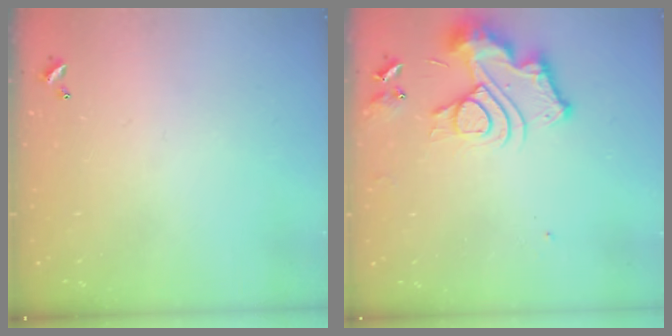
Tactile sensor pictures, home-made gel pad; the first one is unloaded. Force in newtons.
{"total": 13.0, "press": 12.9, "slide": 1.3}